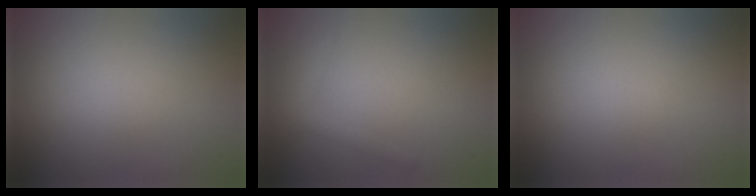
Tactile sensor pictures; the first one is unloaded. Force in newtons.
{"total": 1.3, "press": 1.3, "slide": 0.1}
{"total": 0.0}